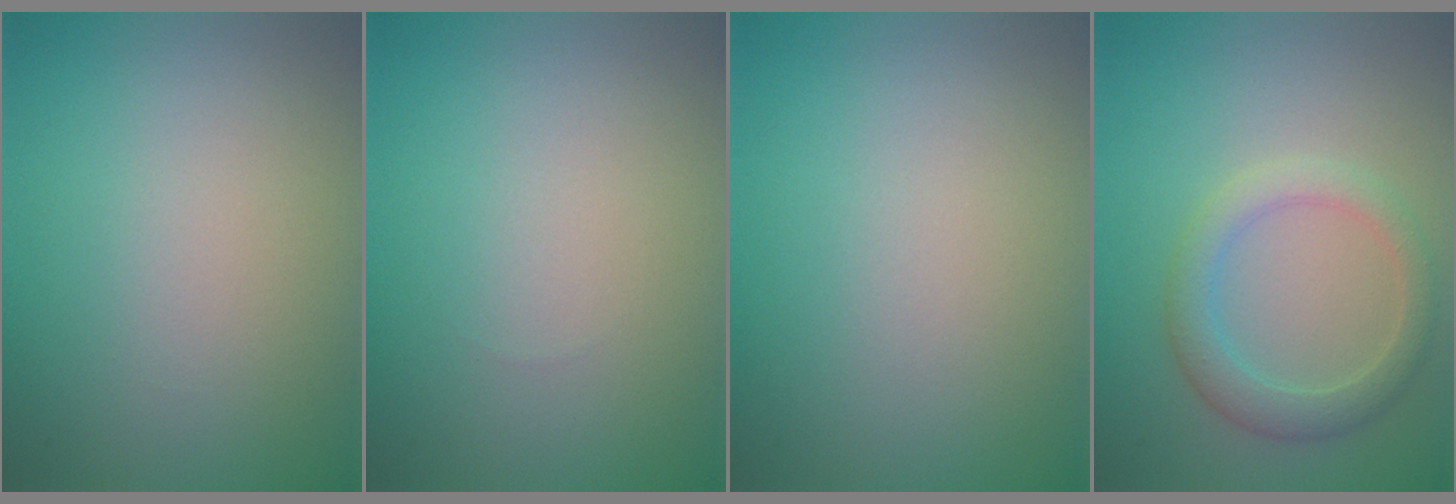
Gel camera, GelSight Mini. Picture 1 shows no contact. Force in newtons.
{"total": 0.0}
{"total": 0.0}
{"total": 3.1, "press": 3.1, "slide": 0.0}